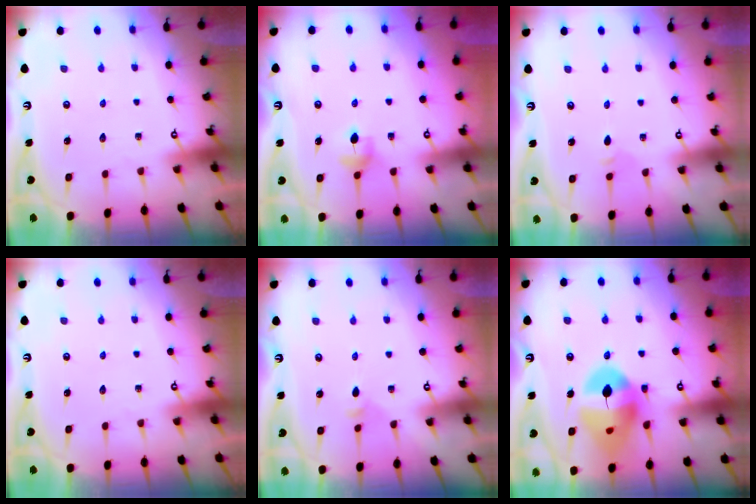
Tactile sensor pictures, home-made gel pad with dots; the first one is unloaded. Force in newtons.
{"total": 5.3, "press": 5.2, "slide": 0.8}
{"total": 2.8, "press": 2.7, "slide": 0.6}
{"total": 0.0}
{"total": 2.7, "press": 2.6, "slide": 0.7}
{"total": 16.7, "press": 16.6, "slide": 1.8}